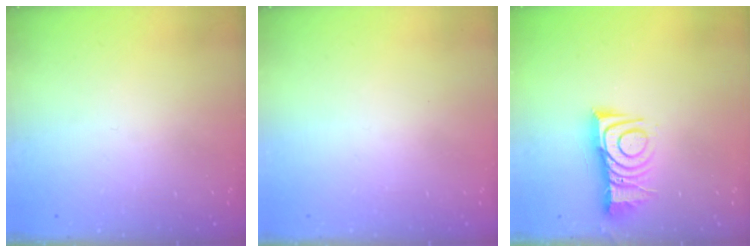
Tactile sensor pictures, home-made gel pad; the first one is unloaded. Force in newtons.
{"total": 1.7, "press": 1.7, "slide": 0.1}
{"total": 10.1, "press": 10.0, "slide": 0.9}